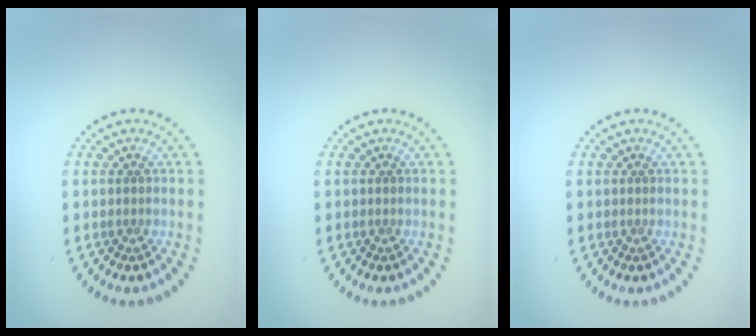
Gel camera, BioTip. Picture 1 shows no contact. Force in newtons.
{"total": 0.0}
{"total": 0.0}